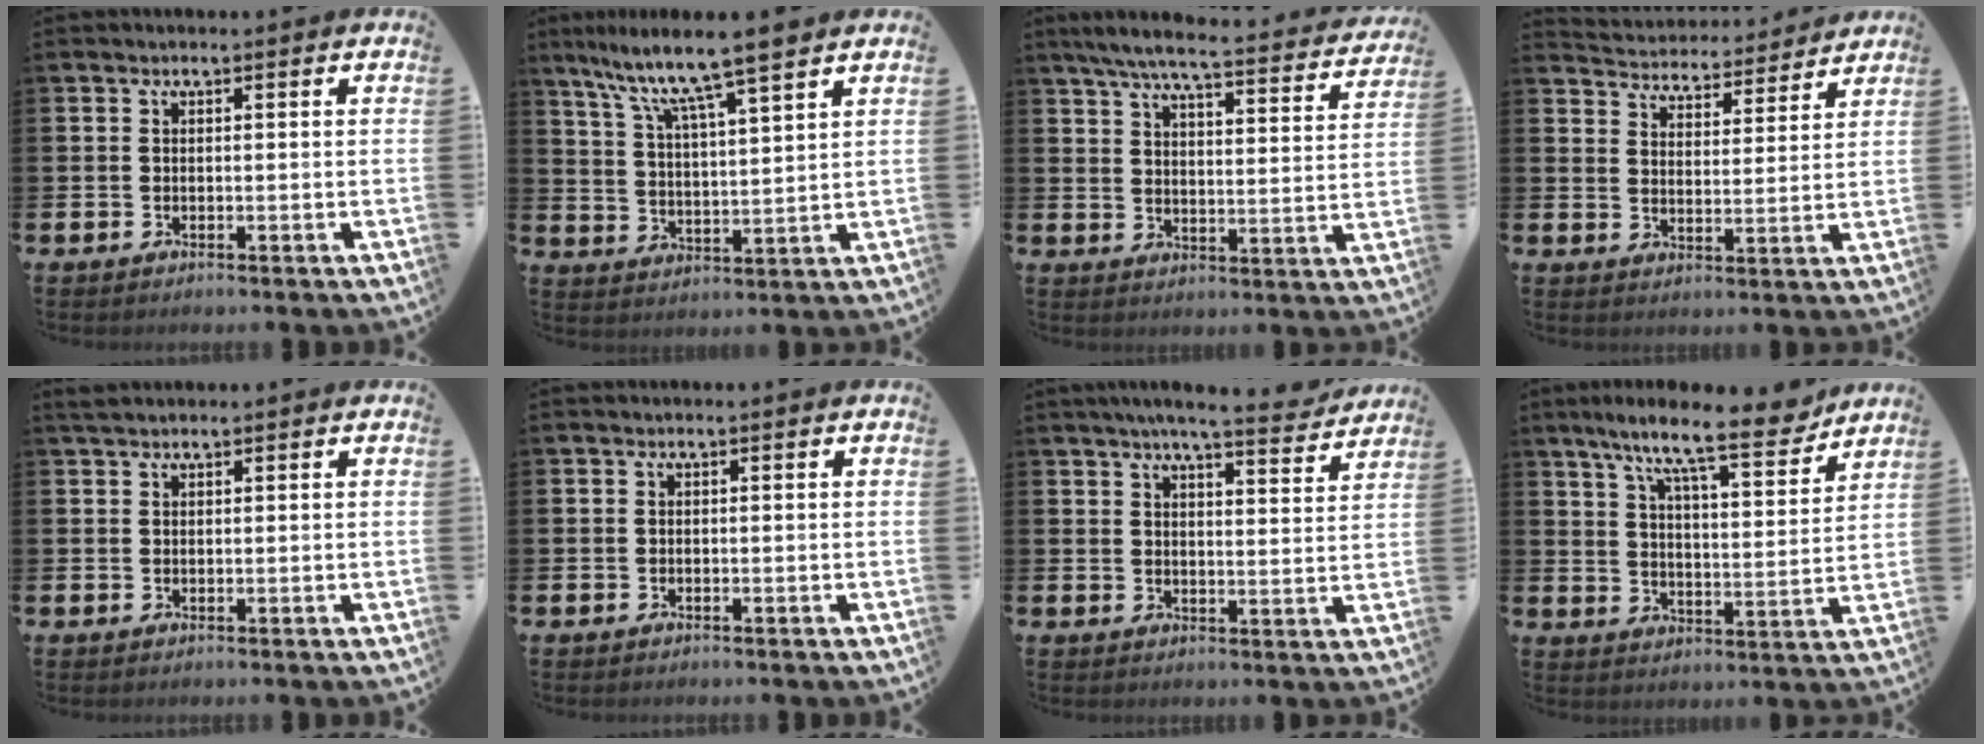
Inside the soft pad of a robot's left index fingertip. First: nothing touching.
{"total": 9.0, "force": [7.8, 0.3, 4.5], "torque": [-0.115, -0.043, 0.132]}
{"total": 6.6, "force": [5.9, 0.7, 3.1], "torque": [-0.079, -0.041, 0.098]}
{"total": 4.3, "force": [4.2, 0.9, -0.2], "torque": [-0.019, -0.041, 0.070]}
{"total": 1.3, "force": [1.2, 0.3, 0.5], "torque": [-0.005, 0.001, 0.021]}
{"total": 0.0}
{"total": 6.0, "force": [5.6, 0.0, 2.2], "torque": [-0.043, -0.033, 0.094]}
{"total": 11.2, "force": [9.4, 1.4, 6.0], "torque": [-0.130, -0.053, 0.157]}